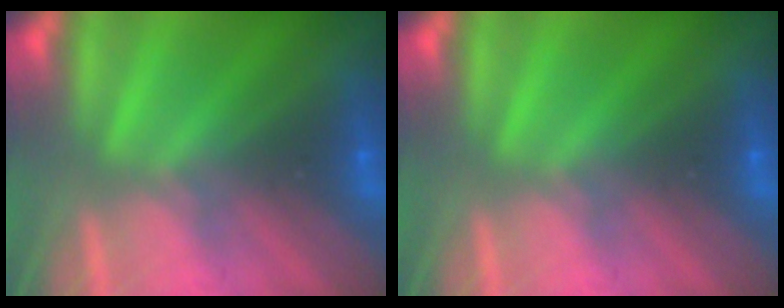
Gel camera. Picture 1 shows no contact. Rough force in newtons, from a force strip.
{"total": 0.0}